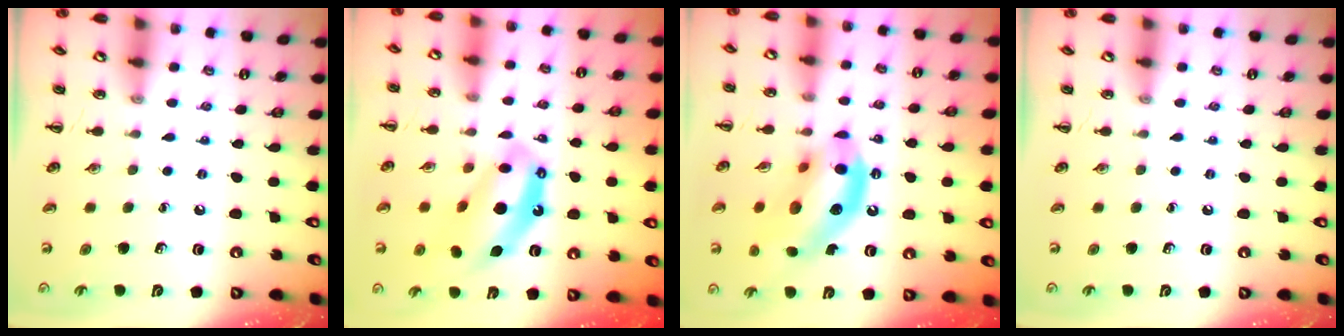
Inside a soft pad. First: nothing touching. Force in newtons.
{"total": 12.1, "press": 11.6, "slide": 3.4}
{"total": 16.1, "press": 15.7, "slide": 3.6}
{"total": 0.0}